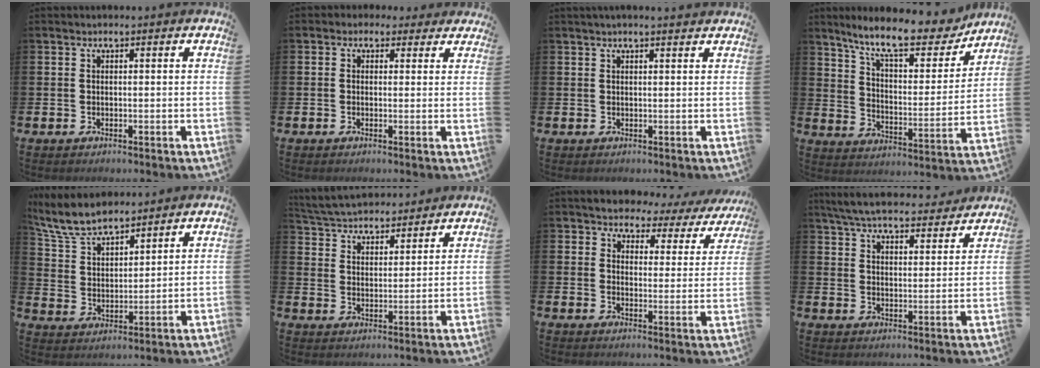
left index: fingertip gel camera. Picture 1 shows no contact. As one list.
[{"total": 1.5, "force": [0.9, 1.1, 0.0], "torque": [-0.006, 0.004, 0.015]}, {"total": 1.3, "force": [1.1, -0.1, 0.5], "torque": [-0.003, -0.004, 0.019]}, {"total": 11.4, "force": [9.8, 2.9, 5.1], "torque": [-0.115, -0.062, 0.166]}, {"total": 7.7, "force": [7.1, 1.9, 2.3], "torque": [-0.074, -0.027, 0.131]}, {"total": 5.1, "force": [5.0, 1.2, 0.0], "torque": [-0.024, -0.030, 0.088]}, {"total": 3.0, "force": [2.7, 1.4, 0.1], "torque": [-0.020, -0.029, 0.038]}, {"total": 6.6, "force": [6.3, 1.1, 1.6], "torque": [-0.048, -0.040, 0.112]}]